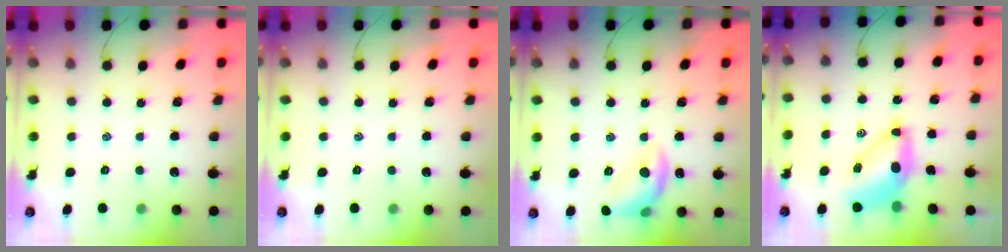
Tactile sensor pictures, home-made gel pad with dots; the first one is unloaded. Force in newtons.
{"total": 0.0}
{"total": 11.6, "press": 11.6, "slide": 0.7}
{"total": 8.0, "press": 7.8, "slide": 2.0}